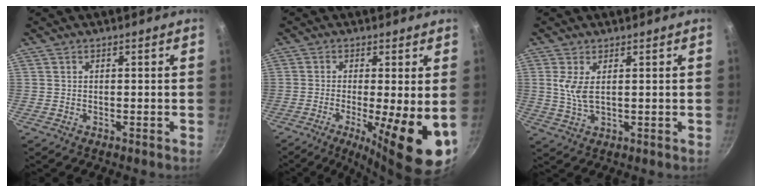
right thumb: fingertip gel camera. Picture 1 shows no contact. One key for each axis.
{"total": 12.4, "fx": -2.9, "fy": 2.7, "fz": 11.8, "tx": -0.173, "ty": -0.010, "tz": -0.039}
{"total": 4.4, "fx": 1.2, "fy": 1.8, "fz": 3.8, "tx": -0.082, "ty": -0.006, "tz": 0.027}